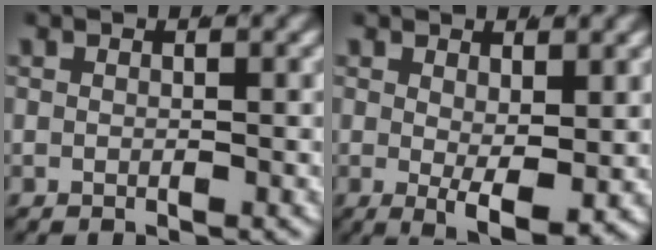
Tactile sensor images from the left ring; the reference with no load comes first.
{"total": 3.5, "force": [-0.7, 0.8, 3.4], "torque": [-0.053, -0.031, 0.006]}